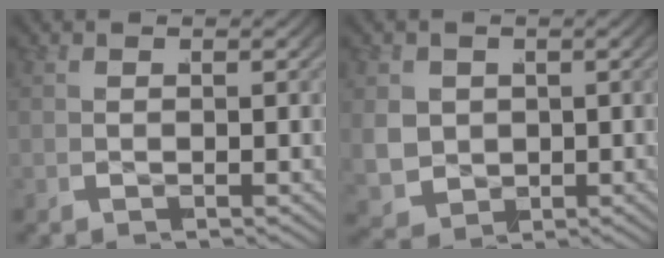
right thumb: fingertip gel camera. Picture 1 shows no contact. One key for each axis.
{"total": 5.2, "fx": -0.4, "fy": 4.6, "fz": 2.4, "tx": -0.079, "ty": -0.042, "tz": 0.013}